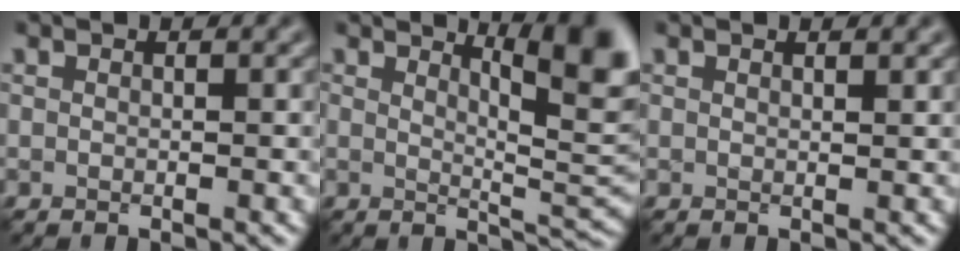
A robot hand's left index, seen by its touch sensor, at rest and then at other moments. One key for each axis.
{"total": 7.3, "fx": 3.4, "fy": 2.1, "fz": 6.1, "tx": -0.060, "ty": 0.009, "tz": 0.048}
{"total": 1.1, "fx": 0.9, "fy": 0.2, "fz": 0.5, "tx": -0.008, "ty": 0.001, "tz": 0.011}